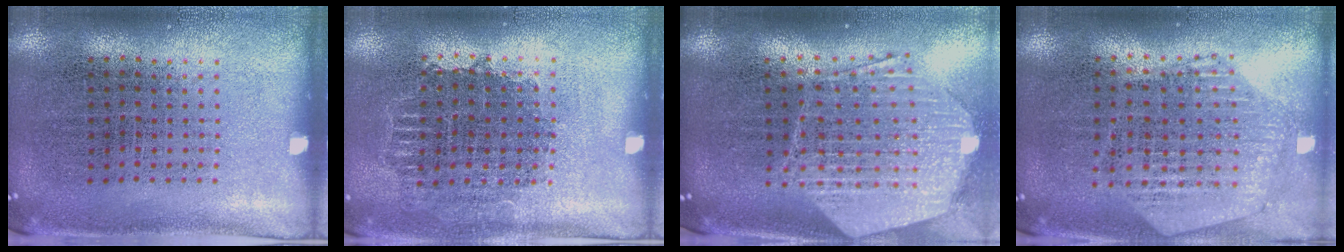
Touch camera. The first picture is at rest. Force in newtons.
{"total": 0.9, "press": 0.8, "slide": 0.2}
{"total": 2.5, "press": 2.1, "slide": 1.4}
{"total": 1.1, "press": 1.1, "slide": 0.3}